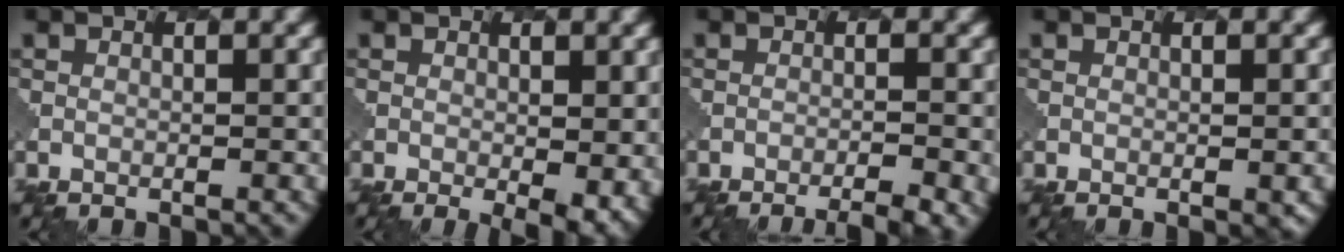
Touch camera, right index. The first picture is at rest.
{"total": 4.0, "force": [-0.7, 1.4, 3.7], "torque": [-0.045, -0.016, -0.003]}
{"total": 4.7, "force": [-3.5, 1.3, 3.0], "torque": [-0.034, 0.003, -0.042]}
{"total": 1.3, "force": [-0.2, 0.2, 1.3], "torque": [-0.013, -0.002, 0.001]}